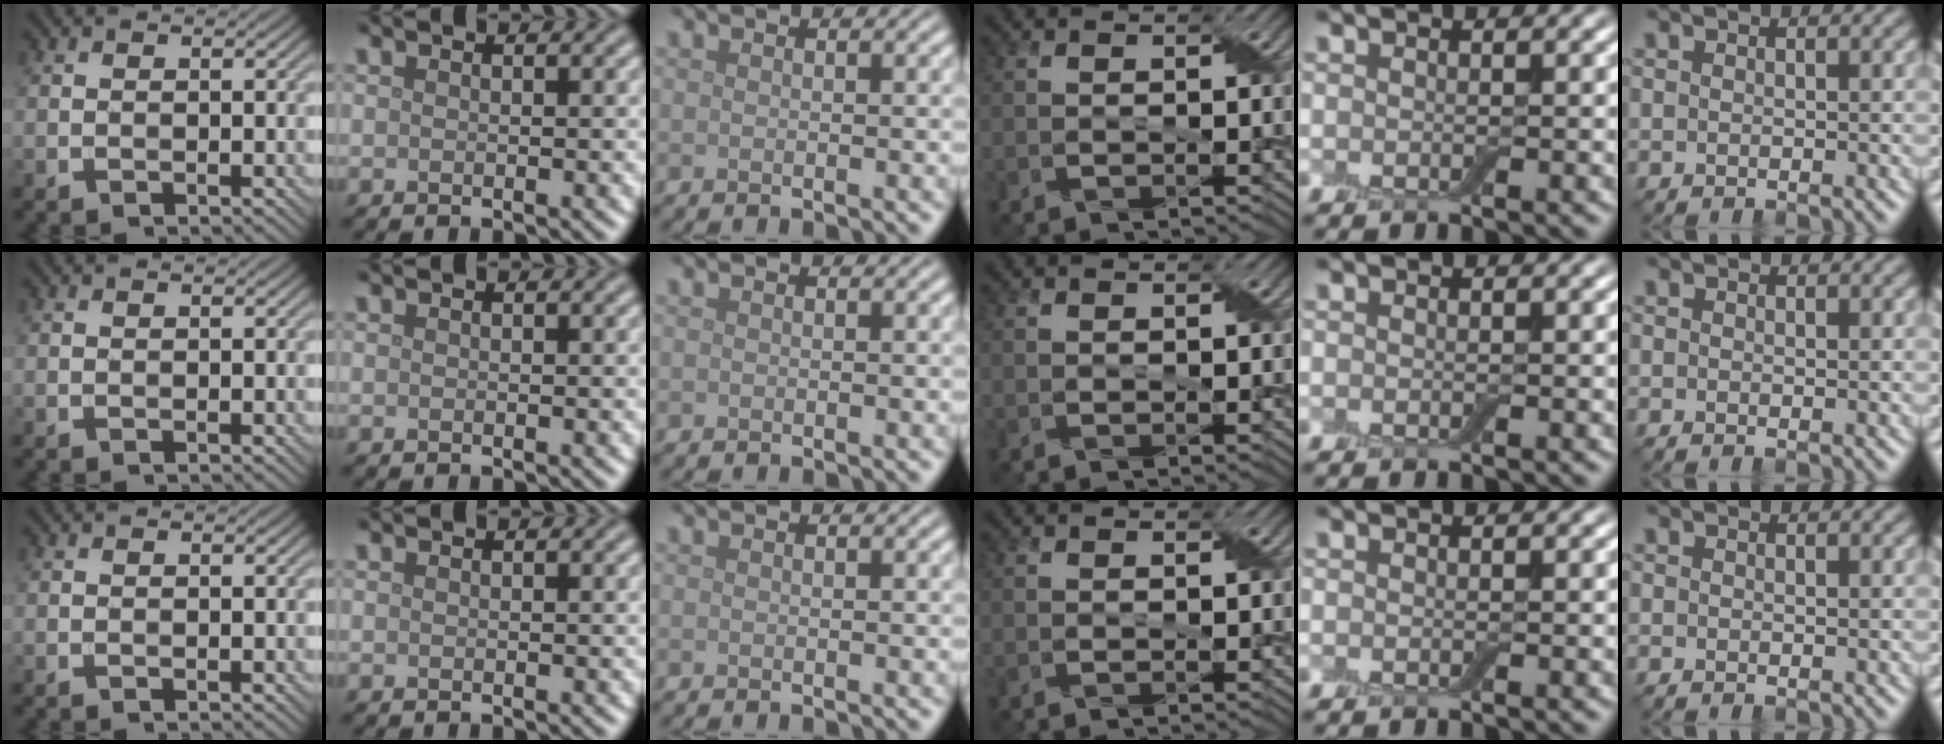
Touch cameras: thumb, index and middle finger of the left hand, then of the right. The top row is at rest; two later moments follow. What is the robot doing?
{"motion": "fold", "object": "cloth"}